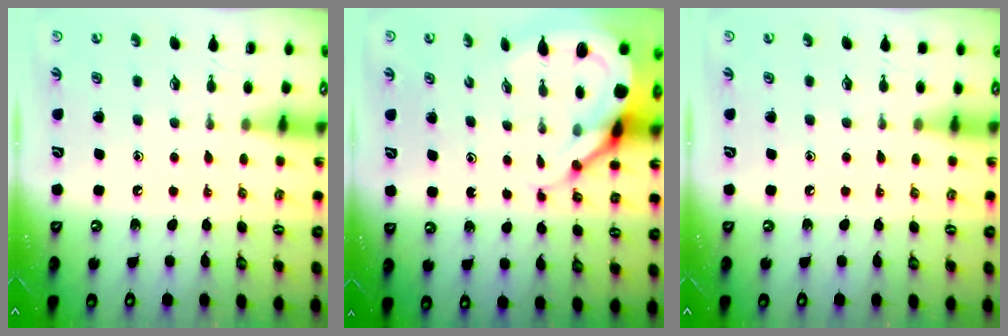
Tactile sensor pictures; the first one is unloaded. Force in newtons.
{"total": 10.3, "press": 10.3, "slide": 1.3}
{"total": 2.7, "press": 2.7, "slide": 0.5}